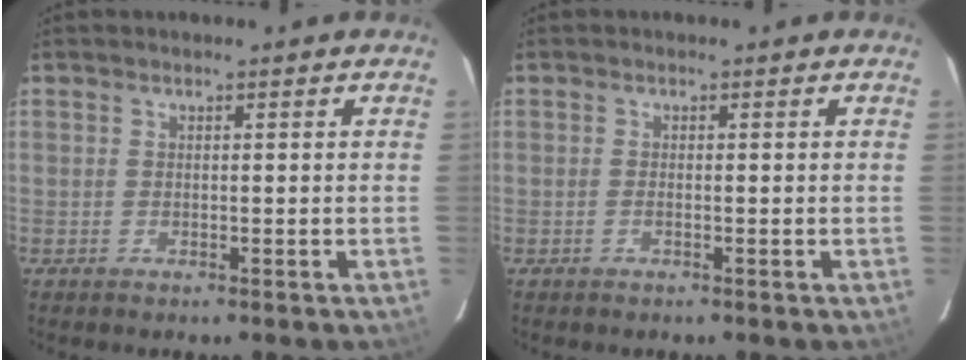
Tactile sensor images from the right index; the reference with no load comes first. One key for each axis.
{"total": 0.7, "fx": -0.3, "fy": 0.2, "fz": 0.6, "tx": -0.015, "ty": 0.000, "tz": -0.007}